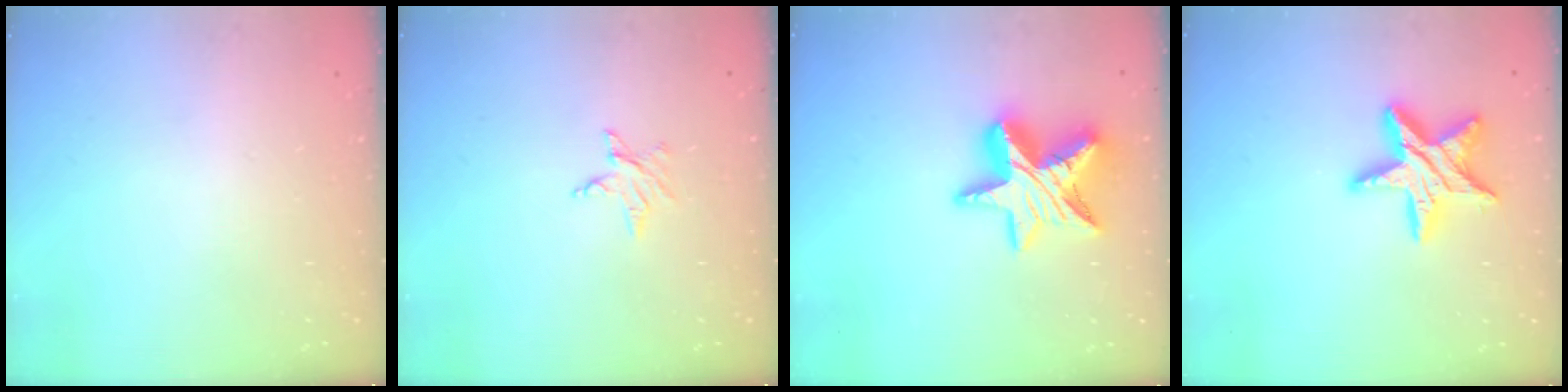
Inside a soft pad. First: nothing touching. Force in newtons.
{"total": 3.5, "press": 3.5, "slide": 0.3}
{"total": 15.9, "press": 15.9, "slide": 1.2}
{"total": 15.8, "press": 15.8, "slide": 1.0}